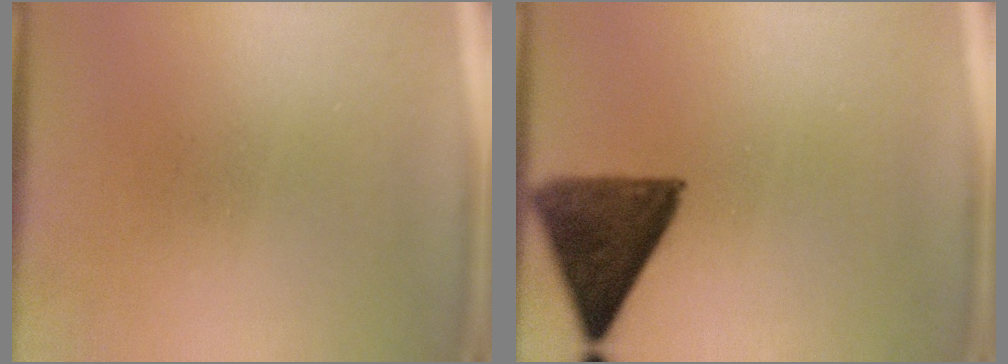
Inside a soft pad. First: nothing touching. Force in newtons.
{"total": 11.1}